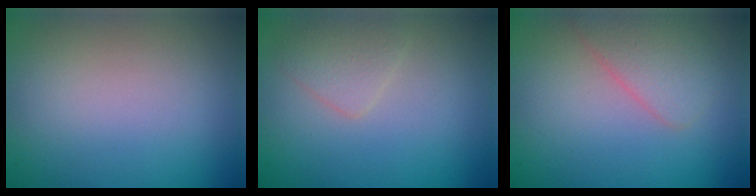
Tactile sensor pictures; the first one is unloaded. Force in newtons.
{"total": 1.8, "press": 1.8, "slide": 0.1}
{"total": 2.6, "press": 2.6, "slide": 0.1}